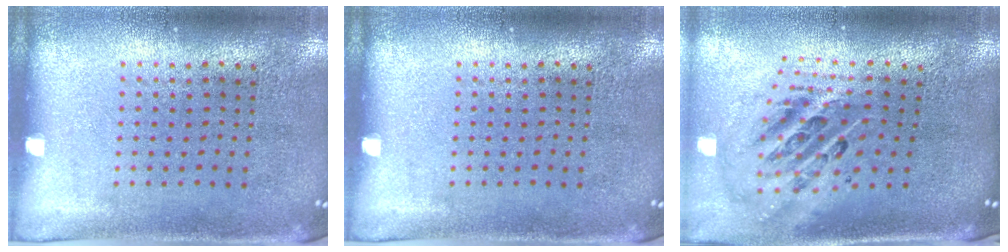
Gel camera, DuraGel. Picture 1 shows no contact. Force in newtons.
{"total": 0.0}
{"total": 2.7, "press": 1.9, "slide": 1.9}